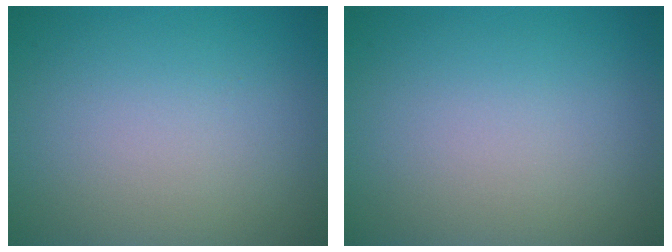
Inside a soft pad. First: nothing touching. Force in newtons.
{"total": 0.0}